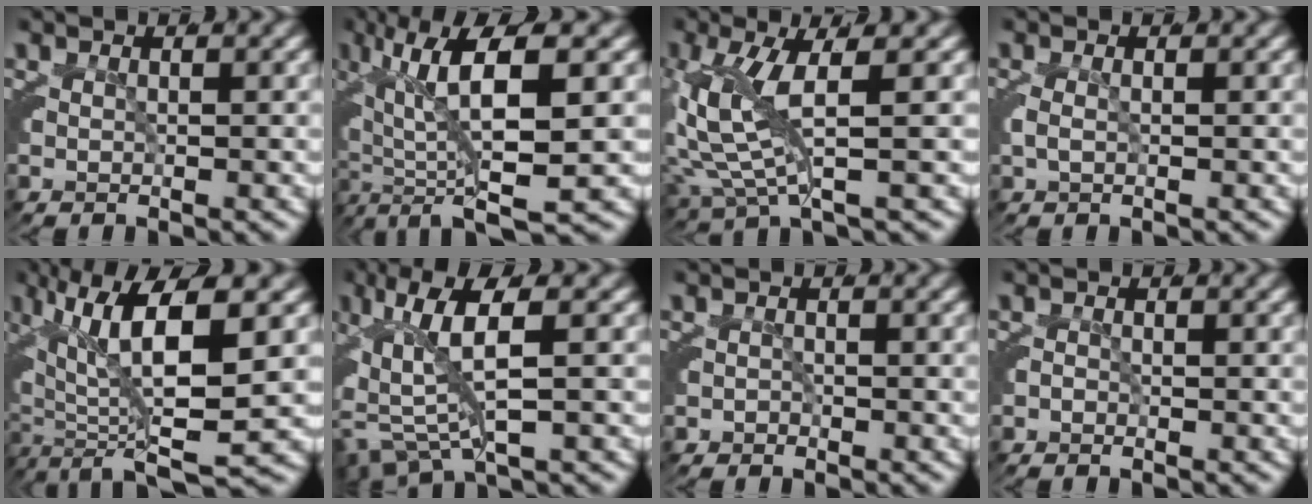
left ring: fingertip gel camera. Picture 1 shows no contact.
{"total": 8.1, "force": [-0.4, 2.5, 7.7], "torque": [-0.129, -0.003, -0.002]}
{"total": 5.4, "force": [0.3, 2.4, 4.8], "torque": [-0.116, -0.001, 0.010]}
{"total": 1.1, "force": [-0.4, 0.8, 0.7], "torque": [-0.024, -0.003, -0.006]}
{"total": 9.4, "force": [-1.4, 3.3, 8.6], "torque": [-0.148, -0.016, -0.007]}
{"total": 7.8, "force": [-0.6, 4.4, 6.5], "torque": [-0.136, -0.010, -0.001]}
{"total": 1.7, "force": [-0.6, 1.6, -0.2], "torque": [-0.006, 0.000, -0.015]}
{"total": 1.3, "force": [-0.7, 1.1, 0.1], "torque": [-0.004, 0.004, -0.019]}